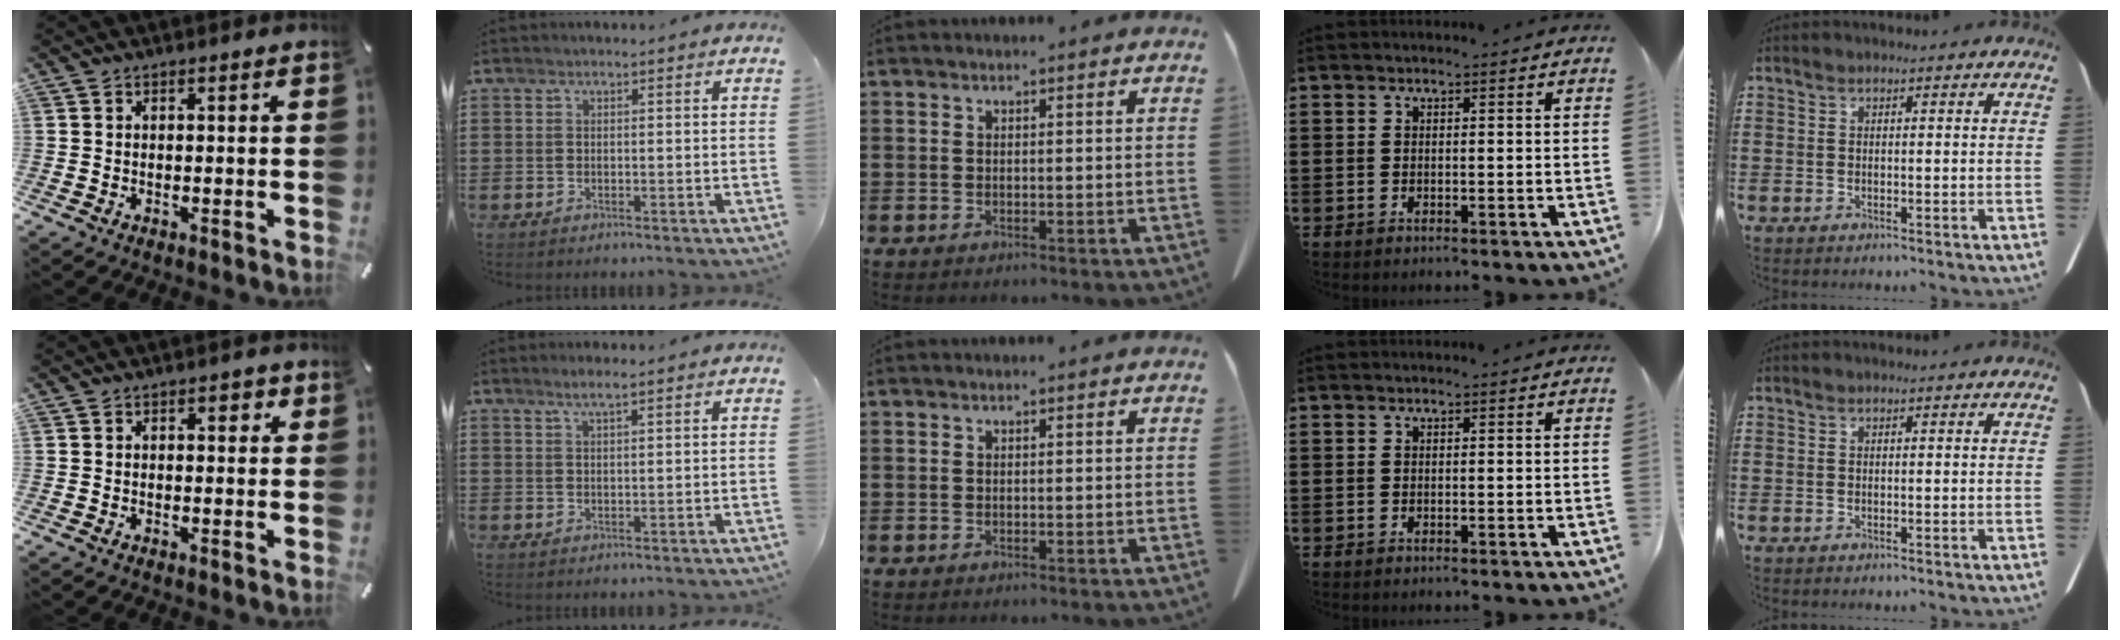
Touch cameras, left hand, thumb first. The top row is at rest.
{"thumb": {"total": 2.2, "force": [0.7, 1.3, 1.6], "torque": [-0.017, 0.002, 0.006]}, "index": {"total": 2.3, "force": [1.6, 0.2, 1.7], "torque": [-0.034, 0.003, 0.028]}}